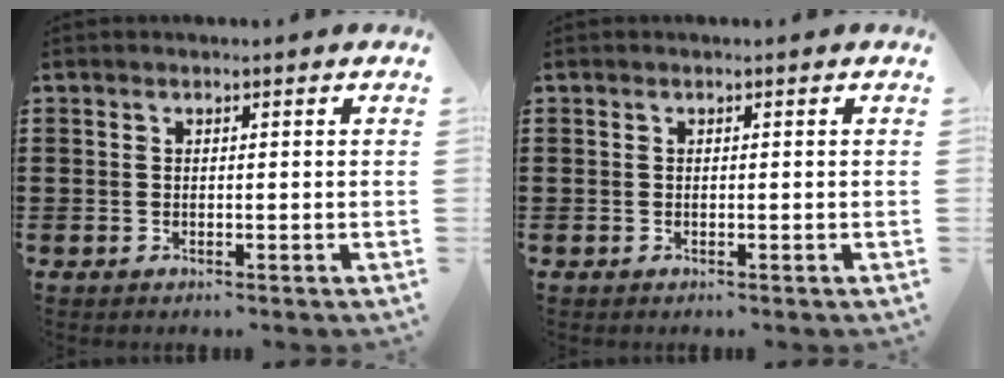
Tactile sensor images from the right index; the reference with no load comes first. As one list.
[{"total": 0.0}]